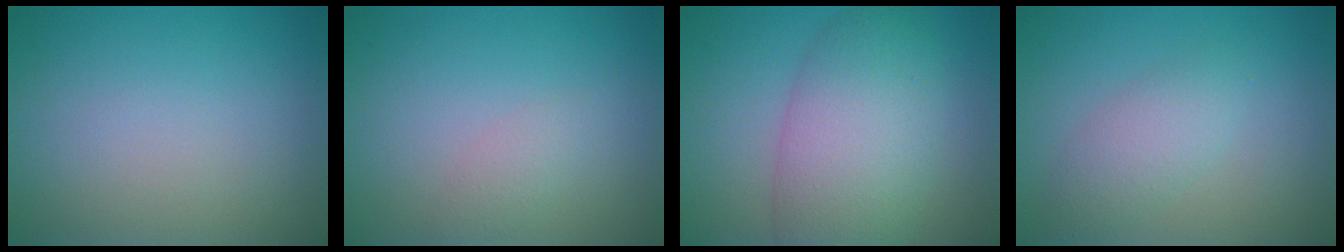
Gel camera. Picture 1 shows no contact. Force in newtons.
{"total": 1.4, "press": 1.4, "slide": 0.1}
{"total": 8.0, "press": 8.0, "slide": 0.3}
{"total": 2.7, "press": 2.7, "slide": 0.0}